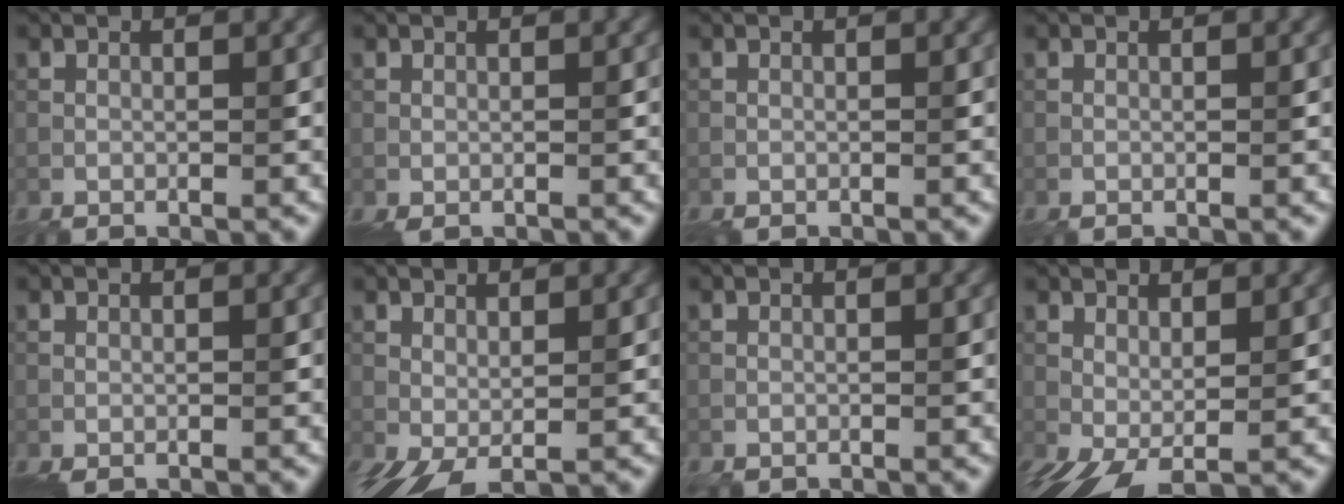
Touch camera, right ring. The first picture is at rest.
{"total": 0.9, "force": [0.0, 0.4, 0.8], "torque": [-0.016, 0.000, 0.001]}
{"total": 0.0}
{"total": 0.0}
{"total": 0.6, "force": [0.1, 0.3, 0.5], "torque": [-0.013, 0.000, 0.003]}
{"total": 4.1, "force": [-0.1, 2.0, 3.6], "torque": [-0.075, -0.009, 0.008]}
{"total": 0.0}
{"total": 5.5, "force": [-0.1, 2.8, 4.7], "torque": [-0.090, -0.015, 0.017]}